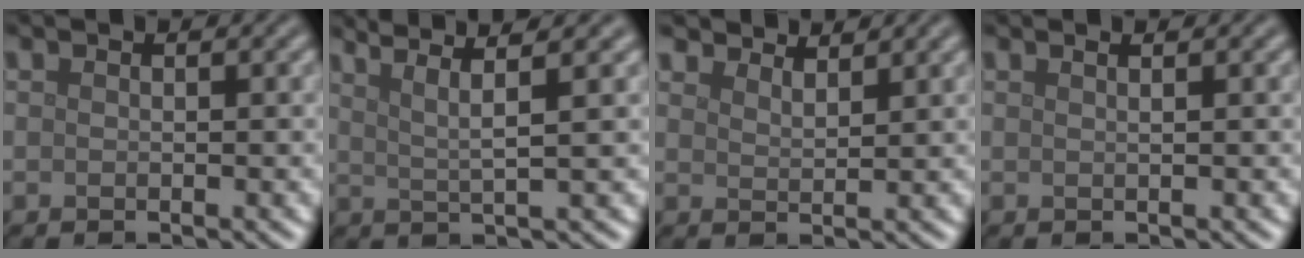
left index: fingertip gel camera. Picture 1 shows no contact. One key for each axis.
{"total": 5.4, "fx": 3.7, "fy": 0.8, "fz": 3.8, "tx": -0.069, "ty": 0.019, "tz": 0.041}
{"total": 3.6, "fx": 3.6, "fy": 0.5, "fz": 0.5, "tx": -0.012, "ty": -0.001, "tz": 0.055}
{"total": 1.8, "fx": 0.9, "fy": 0.8, "fz": 1.3, "tx": -0.005, "ty": 0.001, "tz": -0.007}